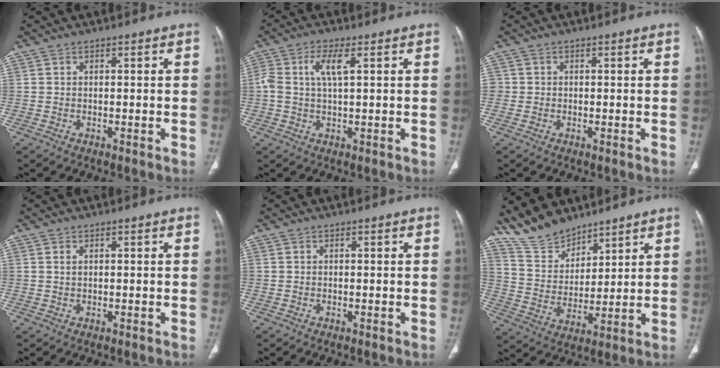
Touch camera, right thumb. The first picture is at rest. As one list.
[{"total": 5.2, "force": [1.3, 1.7, 4.7], "torque": [-0.113, 0.009, 0.029]}, {"total": 1.4, "force": [-0.1, 1.4, 0.4], "torque": [0.000, 0.004, -0.003]}, {"total": 0.7, "force": [0.3, 0.4, 0.5], "torque": [-0.012, 0.002, 0.007]}, {"total": 0.0}, {"total": 11.2, "force": [9.9, 4.4, 2.9], "torque": [-0.039, -0.050, 0.202]}]